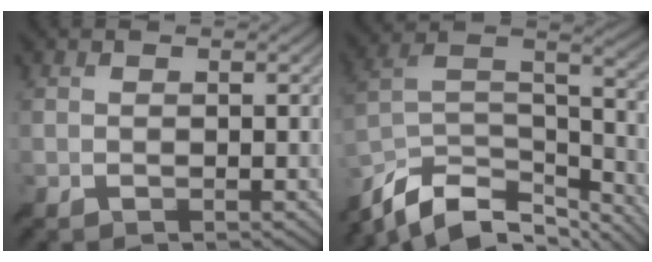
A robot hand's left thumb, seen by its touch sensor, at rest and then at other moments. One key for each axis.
{"total": 13.5, "fx": -9.8, "fy": 6.2, "fz": 6.9, "tx": -0.178, "ty": -0.006, "tz": -0.172}